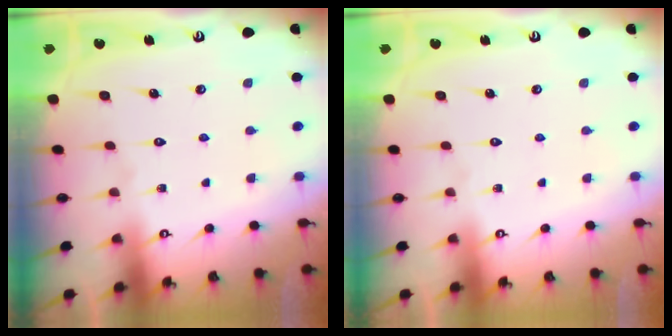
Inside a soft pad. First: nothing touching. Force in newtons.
{"total": 0.0}